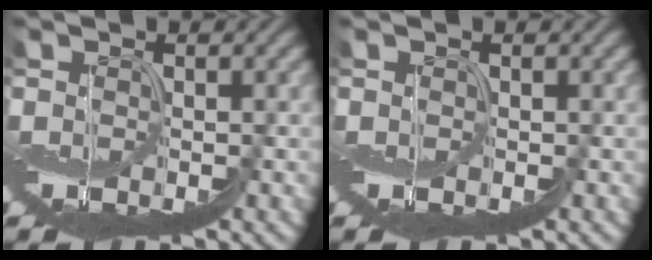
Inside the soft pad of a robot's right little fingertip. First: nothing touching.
{"total": 0.0}